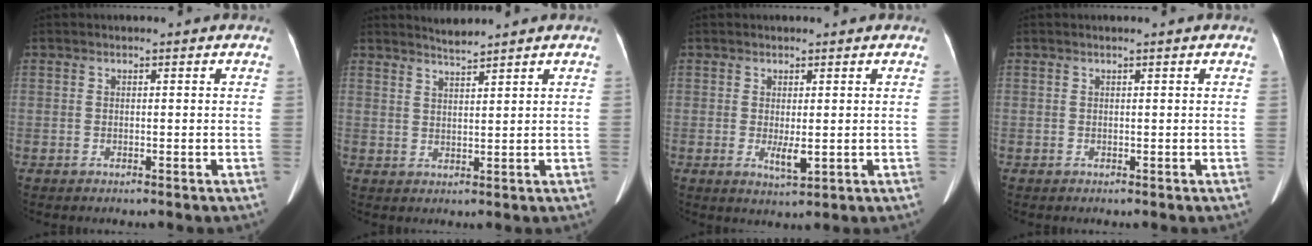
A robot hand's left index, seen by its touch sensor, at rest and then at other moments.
{"total": 2.6, "force": [2.6, -0.4, 0.3], "torque": [-0.010, 0.000, 0.051]}
{"total": 2.8, "force": [0.2, 0.7, 2.7], "torque": [-0.048, -0.007, 0.009]}
{"total": 0.0}